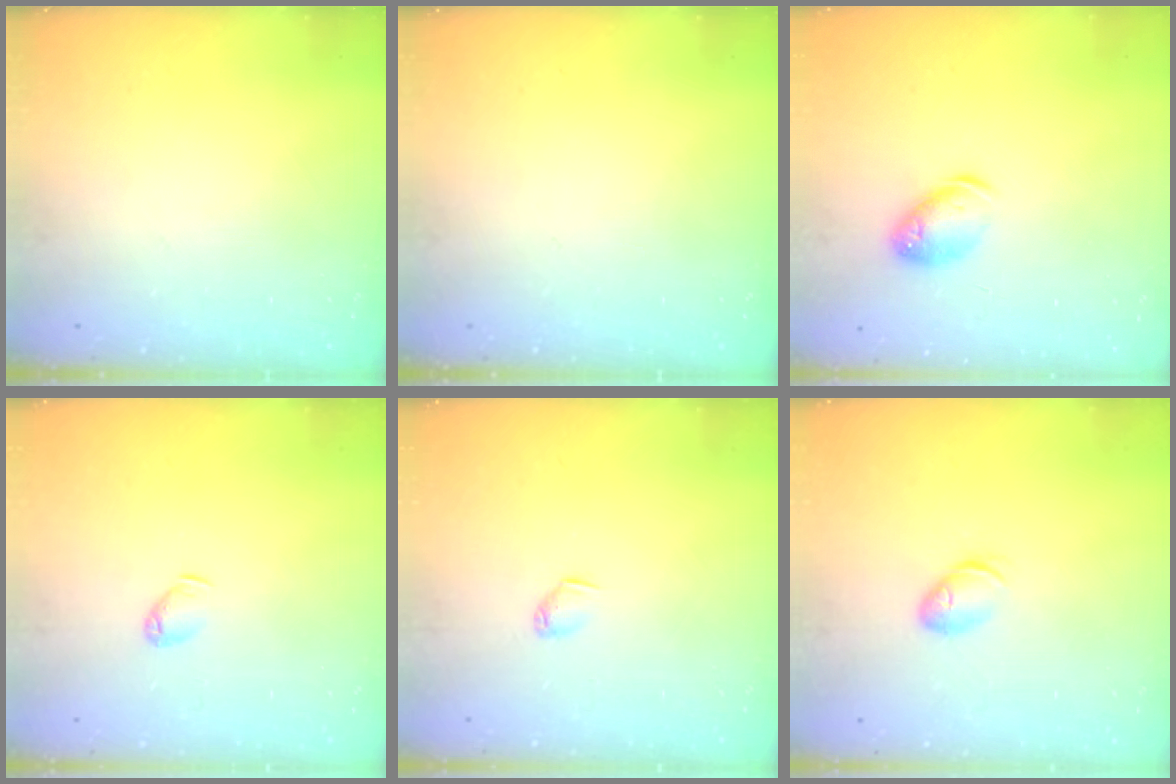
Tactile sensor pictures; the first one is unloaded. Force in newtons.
{"total": 0.0}
{"total": 10.2, "press": 10.1, "slide": 1.4}
{"total": 3.8, "press": 3.7, "slide": 0.7}
{"total": 3.0, "press": 2.9, "slide": 0.7}
{"total": 7.4, "press": 7.4, "slide": 0.8}